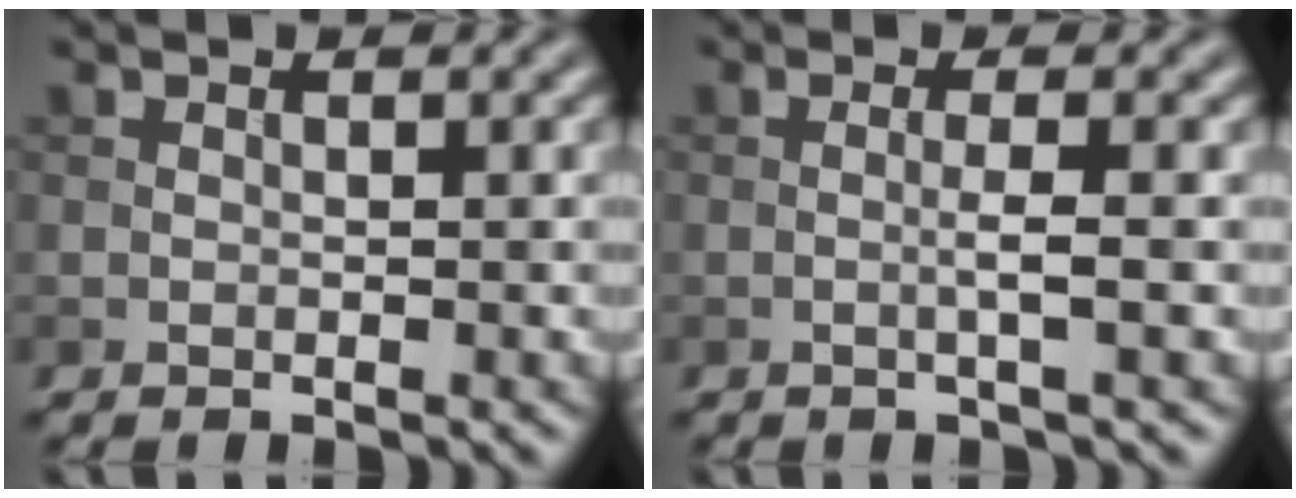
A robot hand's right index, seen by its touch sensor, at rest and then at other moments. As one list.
[{"total": 1.8, "force": [-0.1, 0.1, 1.8], "torque": [-0.033, 0.002, -0.008]}]